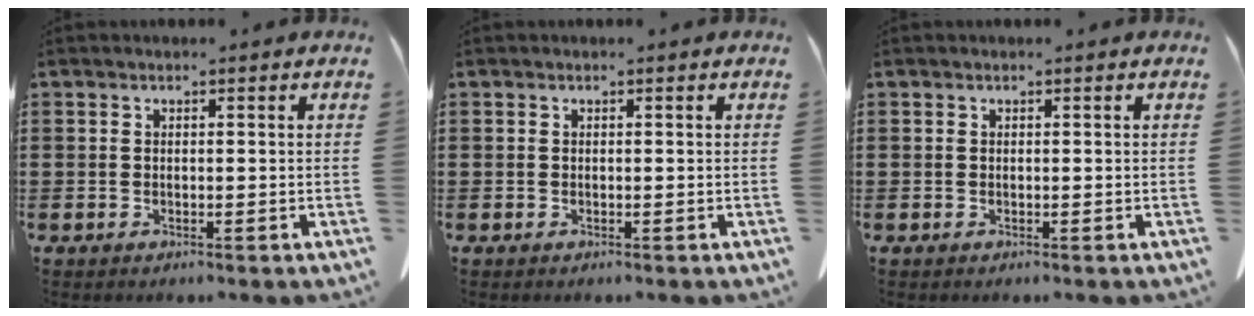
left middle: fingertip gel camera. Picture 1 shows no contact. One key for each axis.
{"total": 0.0}
{"total": 0.0}